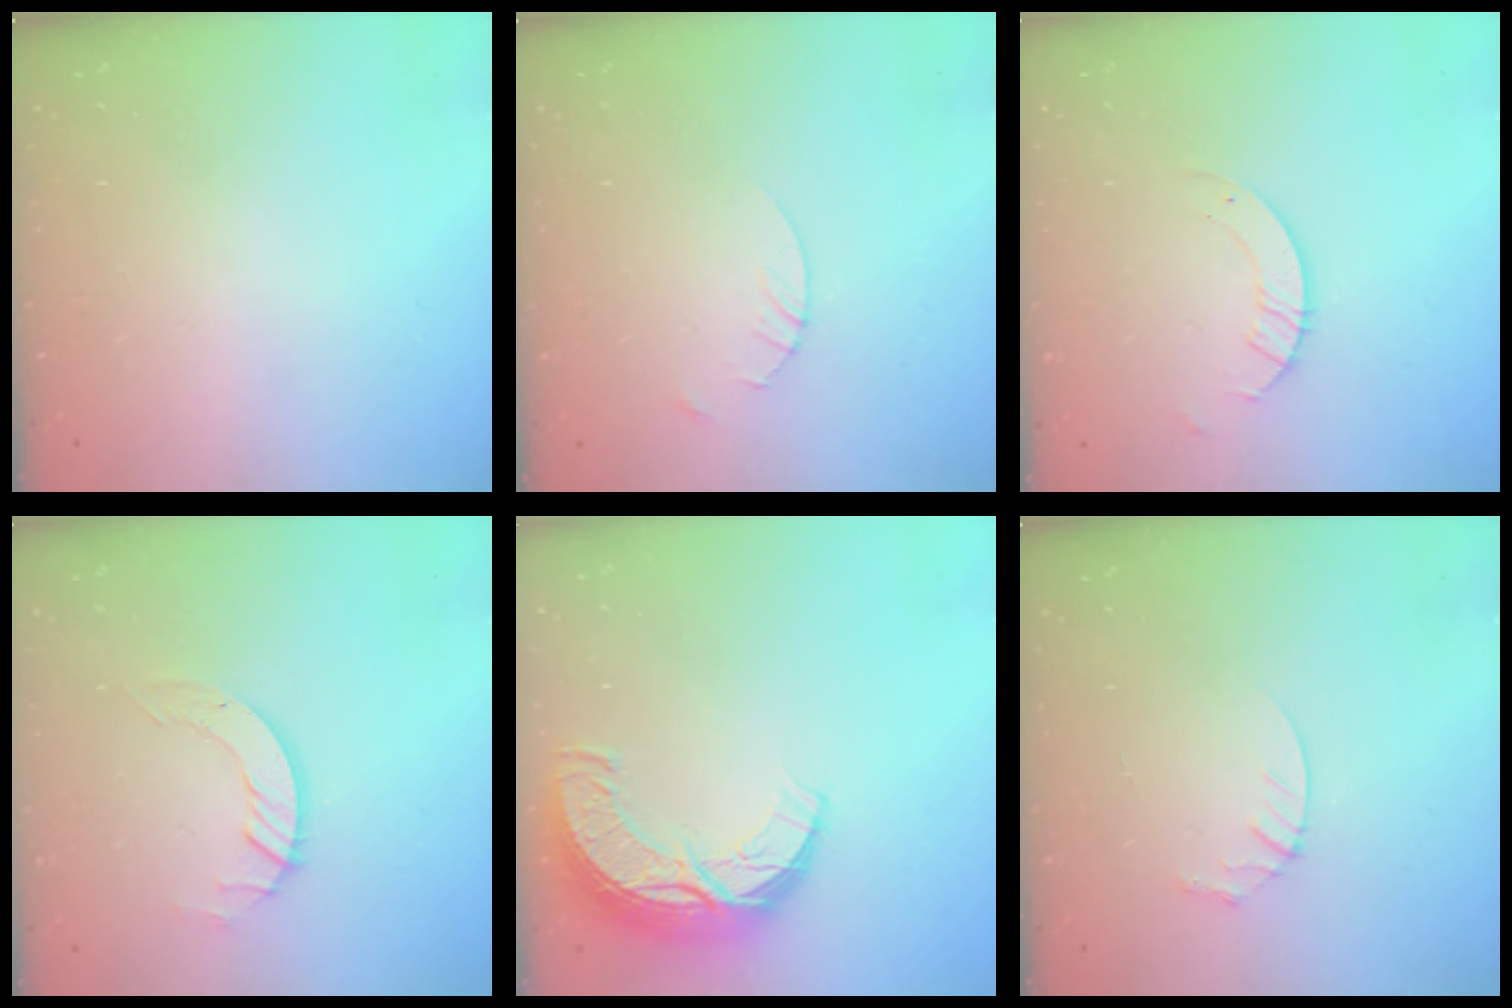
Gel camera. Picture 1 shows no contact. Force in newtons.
{"total": 1.4, "press": 1.4, "slide": 0.2}
{"total": 3.2, "press": 3.2, "slide": 0.3}
{"total": 4.1, "press": 4.1, "slide": 0.1}
{"total": 11.4, "press": 11.4, "slide": 0.8}
{"total": 3.6, "press": 3.6, "slide": 0.4}